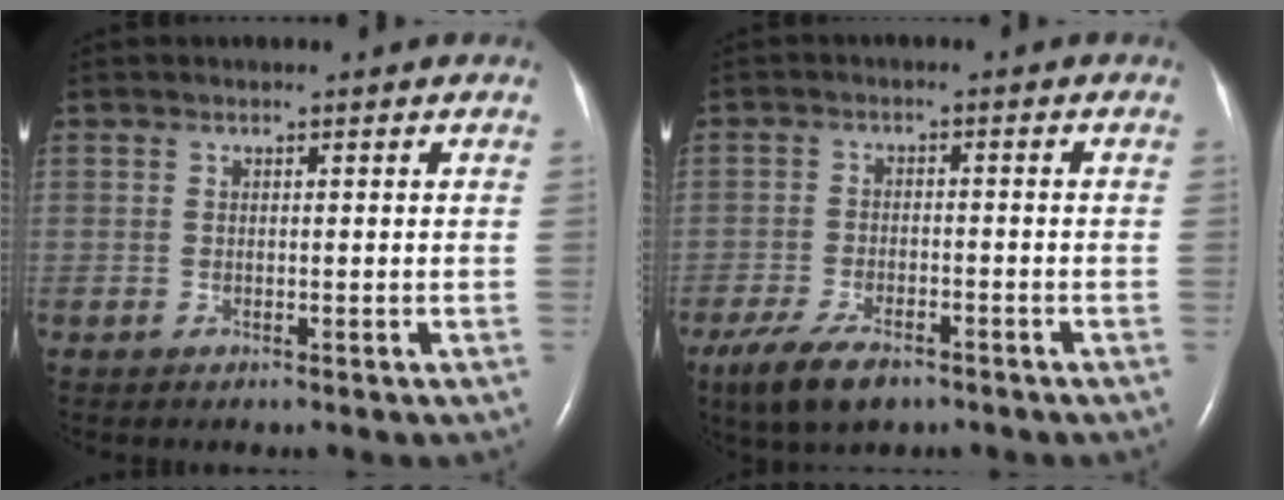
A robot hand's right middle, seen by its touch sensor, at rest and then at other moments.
{"total": 7.5, "force": [-5.3, 2.8, 4.5], "torque": [-0.094, -0.011, -0.091]}